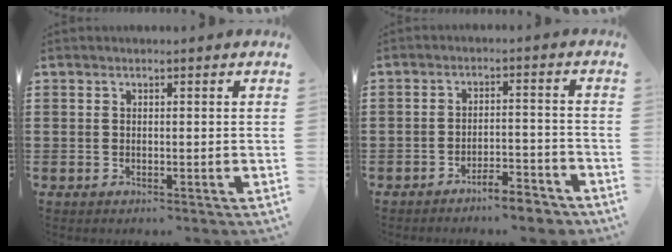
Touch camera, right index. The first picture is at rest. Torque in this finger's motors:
{"motor_torque": [1.09, 1.05, 0.27, 0.06]}